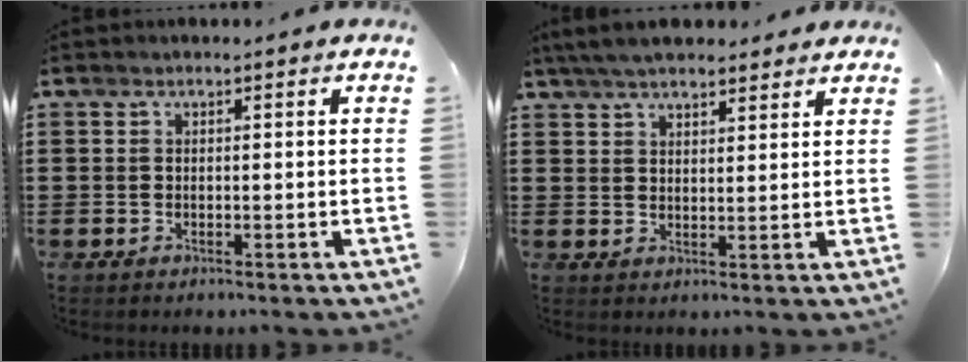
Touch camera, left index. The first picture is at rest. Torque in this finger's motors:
{"motor_torque": [2.14, 0.00, 0.80, 0.21]}